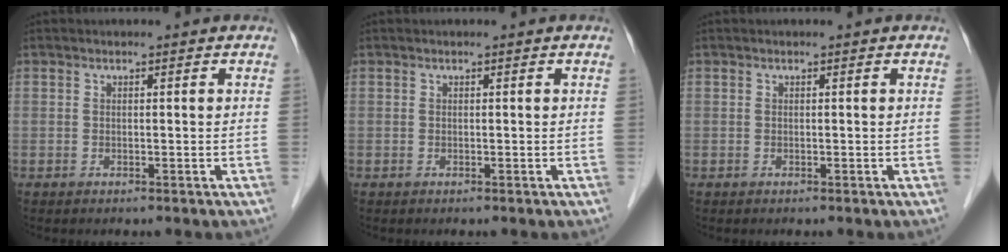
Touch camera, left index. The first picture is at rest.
{"total": 0.0}
{"total": 0.0}